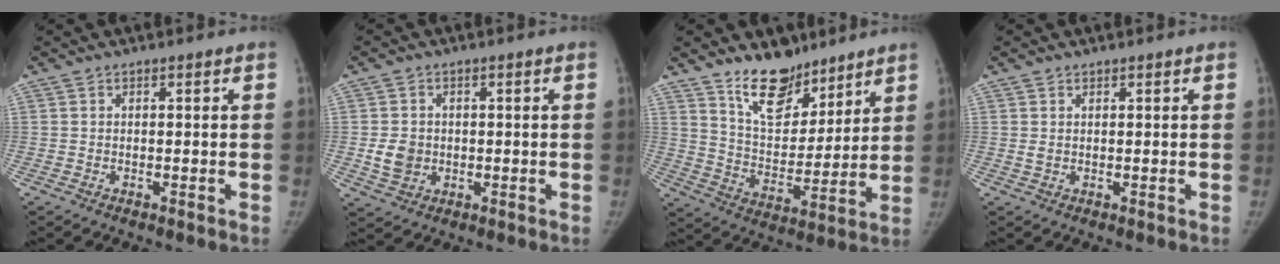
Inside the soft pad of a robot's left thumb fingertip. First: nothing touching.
{"total": 5.0, "force": [-0.3, 4.3, 2.6], "torque": [-0.034, -0.001, 0.001]}
{"total": 13.4, "force": [10.1, 6.8, 5.7], "torque": [-0.058, -0.077, 0.183]}
{"total": 1.0, "force": [0.6, 0.6, 0.6], "torque": [-0.009, -0.001, 0.013]}